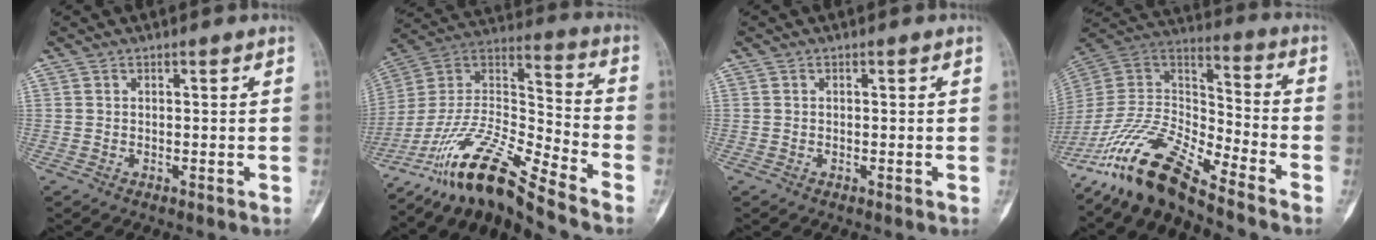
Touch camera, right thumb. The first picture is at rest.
{"total": 17.1, "force": [-13.8, 1.6, 9.9], "torque": [-0.200, 0.087, -0.260]}
{"total": 0.0}
{"total": 16.1, "force": [-13.0, 3.6, 8.8], "torque": [-0.165, 0.083, -0.257]}